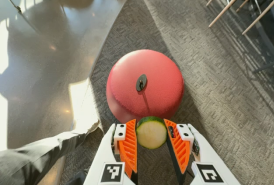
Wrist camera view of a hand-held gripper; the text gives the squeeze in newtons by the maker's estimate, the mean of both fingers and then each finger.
{"total": 13.1, "left": 13.0, "right": 13.2}